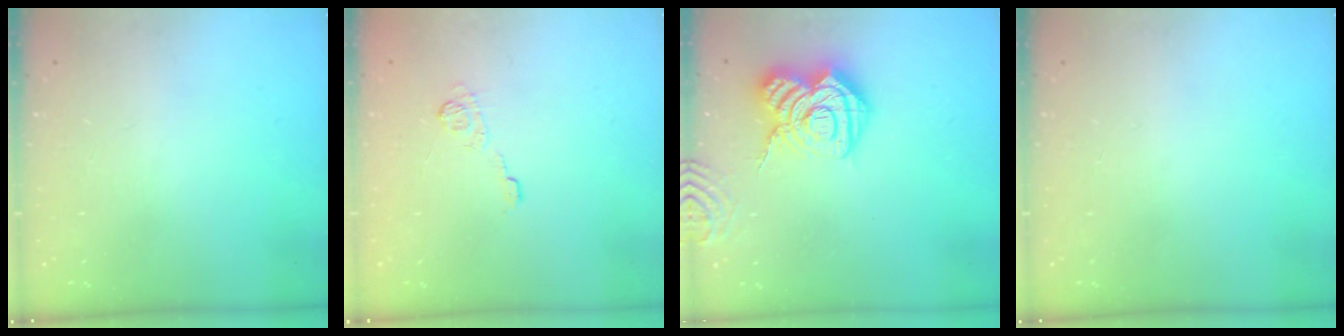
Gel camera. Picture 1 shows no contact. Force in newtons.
{"total": 9.1, "press": 9.0, "slide": 1.4}
{"total": 17.2, "press": 17.2, "slide": 1.5}
{"total": 0.0}